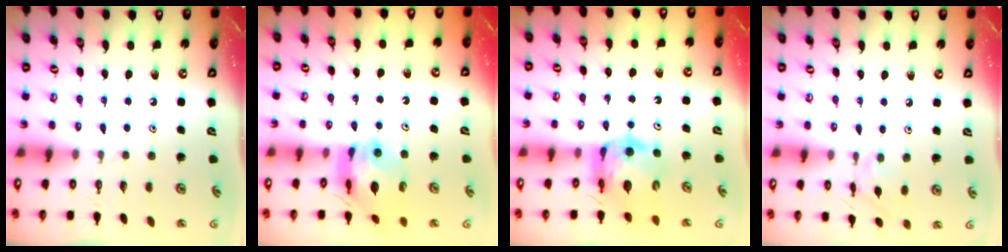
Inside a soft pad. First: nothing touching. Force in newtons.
{"total": 12.0, "press": 11.9, "slide": 1.3}
{"total": 10.9, "press": 10.8, "slide": 1.2}
{"total": 5.1, "press": 5.0, "slide": 0.5}